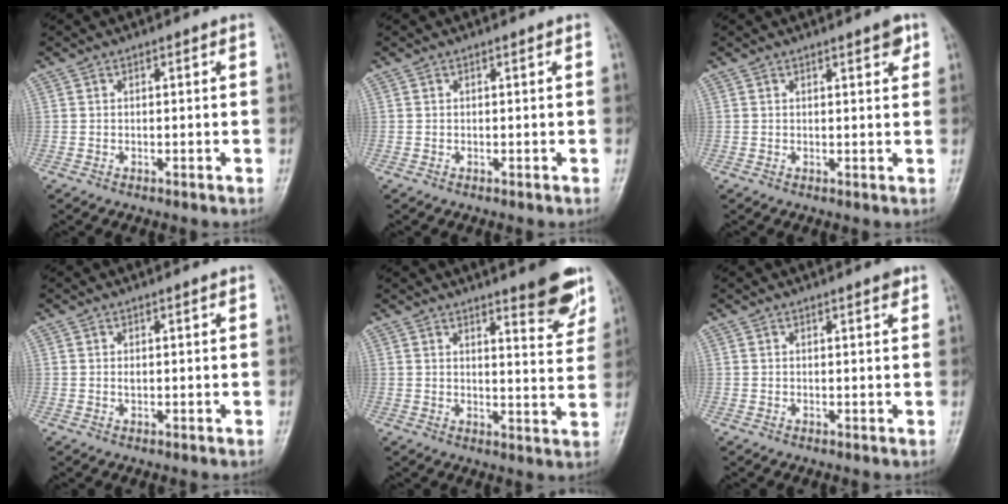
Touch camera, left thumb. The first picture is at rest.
{"total": 0.0}
{"total": 2.7, "force": [1.6, 0.7, 2.0], "torque": [-0.019, -0.006, 0.018]}
{"total": 0.9, "force": [0.4, 0.4, 0.8], "torque": [-0.010, -0.001, 0.007]}
{"total": 8.6, "force": [6.1, 1.9, 5.9], "torque": [-0.052, -0.043, 0.080]}
{"total": 1.4, "force": [1.0, 0.2, 1.0], "torque": [-0.012, -0.005, 0.012]}